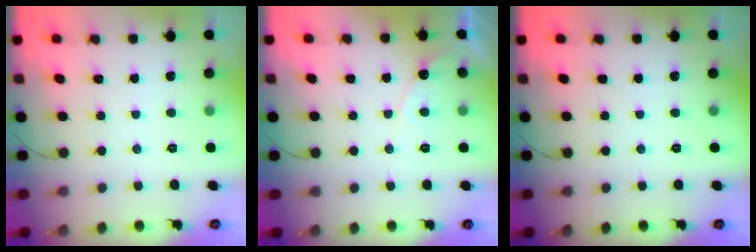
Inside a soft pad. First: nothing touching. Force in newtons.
{"total": 6.6, "press": 6.6, "slide": 0.5}
{"total": 0.0}